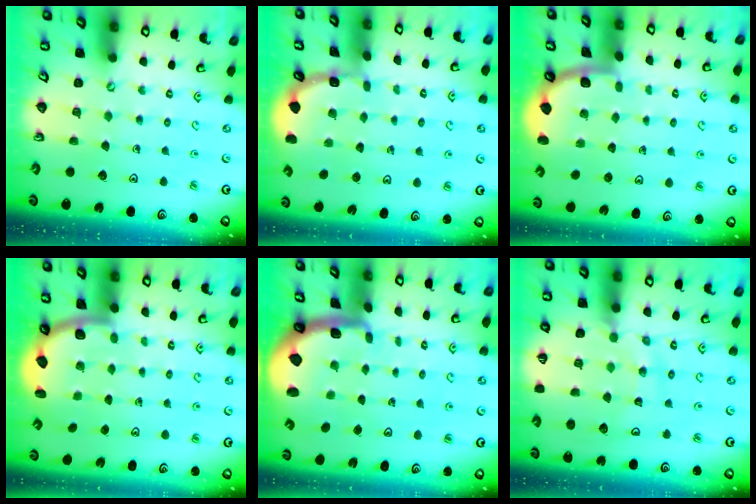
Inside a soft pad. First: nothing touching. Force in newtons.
{"total": 1.2, "press": 1.2, "slide": 0.1}
{"total": 1.7, "press": 1.6, "slide": 0.1}
{"total": 2.6, "press": 2.6, "slide": 0.7}
{"total": 1.9, "press": 1.9, "slide": 0.4}
{"total": 12.6, "press": 12.5, "slide": 1.5}